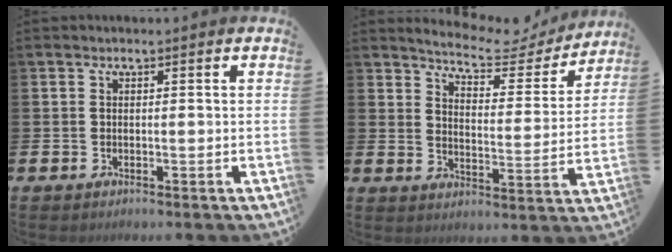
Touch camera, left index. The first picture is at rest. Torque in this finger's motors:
{"motor_torque": [0.36, -0.55, 0.24, 0.03]}